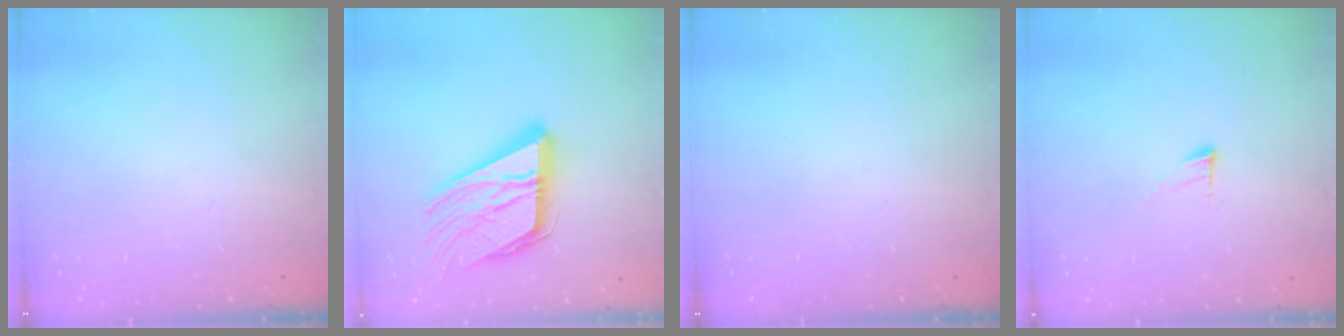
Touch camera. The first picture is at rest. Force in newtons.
{"total": 20.2, "press": 20.1, "slide": 2.1}
{"total": 0.0}
{"total": 4.5, "press": 4.5, "slide": 0.4}